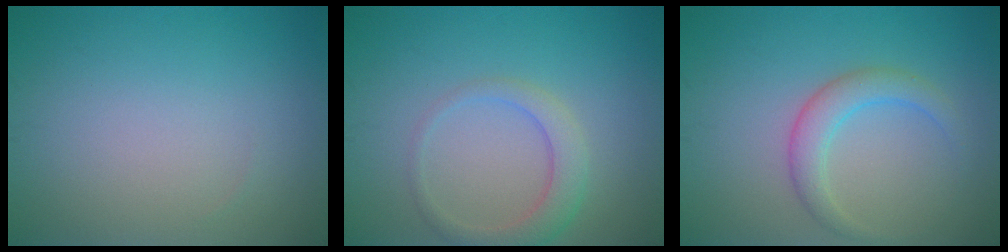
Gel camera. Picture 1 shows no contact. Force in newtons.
{"total": 2.9, "press": 2.9, "slide": 0.2}
{"total": 2.8, "press": 2.8, "slide": 0.2}